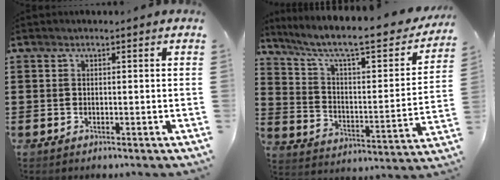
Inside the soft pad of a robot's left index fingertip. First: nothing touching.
{"total": 9.0, "force": [6.8, 1.4, 5.7], "torque": [-0.128, -0.048, 0.107]}